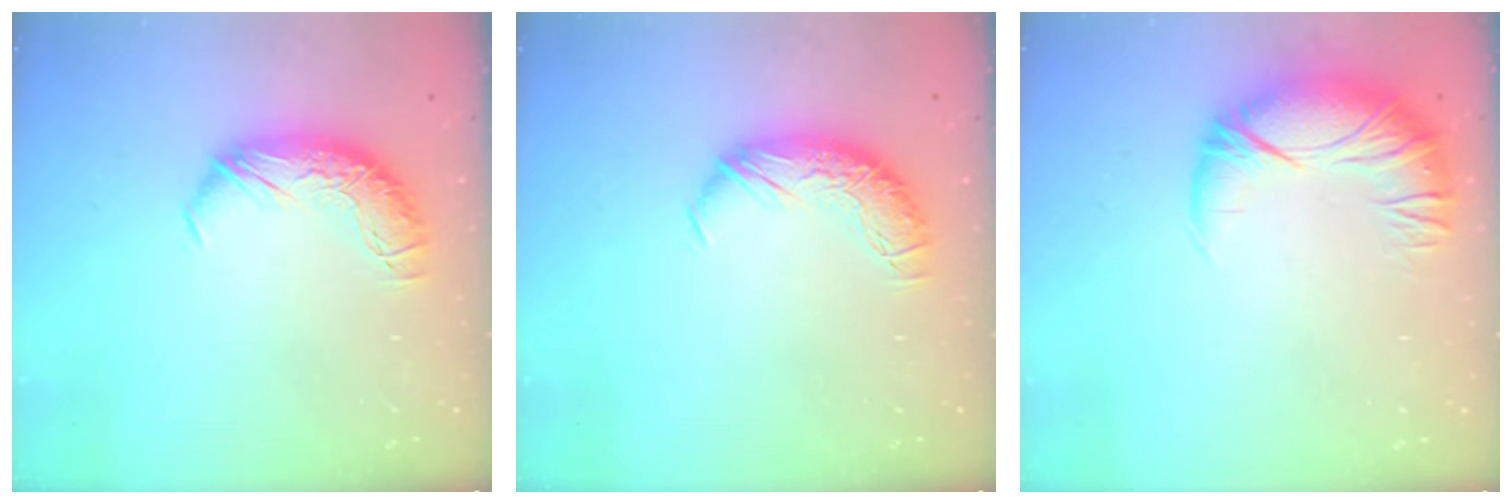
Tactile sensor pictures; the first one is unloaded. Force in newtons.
{"total": 0.0}
{"total": 2.7, "press": 0.9, "slide": 2.5}